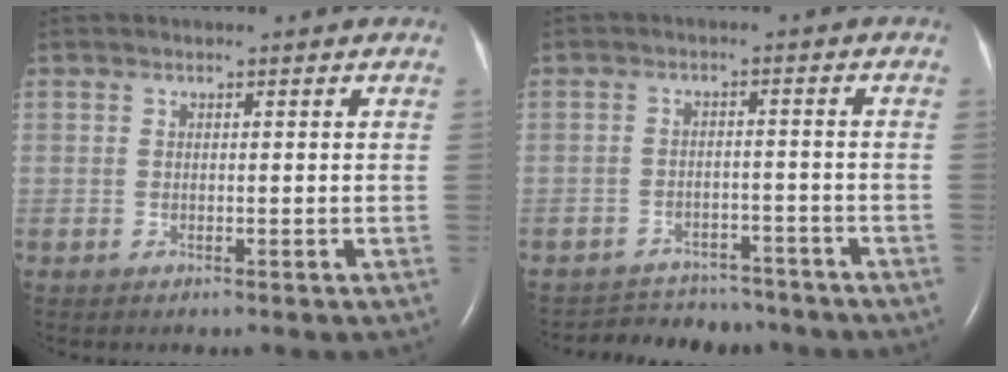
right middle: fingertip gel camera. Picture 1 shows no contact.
{"total": 8.7, "force": [-8.1, 3.2, 0.4], "torque": [-0.004, 0.013, -0.106]}